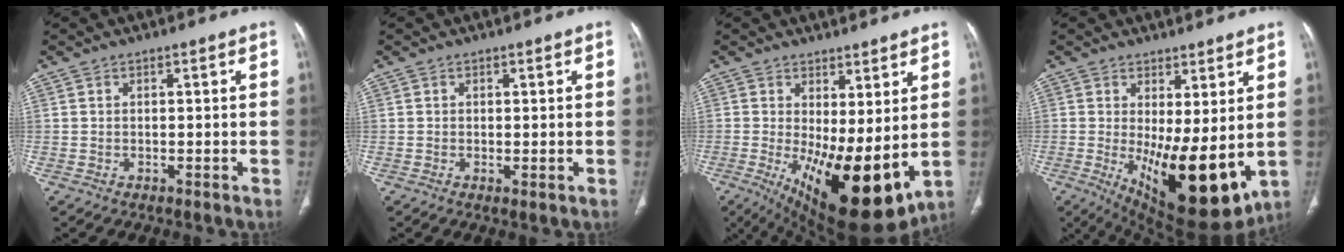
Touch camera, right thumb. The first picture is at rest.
{"total": 0.8, "force": [0.0, 0.3, 0.8], "torque": [-0.015, -0.004, 0.003]}
{"total": 17.1, "force": [-0.7, 6.4, 15.9], "torque": [-0.258, -0.035, 0.014]}
{"total": 15.8, "force": [-0.8, 5.7, 14.8], "torque": [-0.225, -0.037, 0.013]}